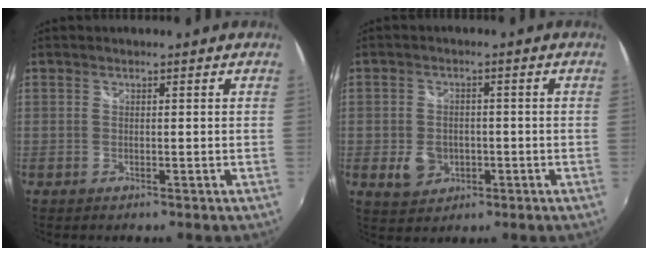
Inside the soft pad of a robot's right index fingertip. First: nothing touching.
{"total": 5.8, "force": [-1.6, 4.6, 3.0], "torque": [-0.068, 0.000, -0.021]}